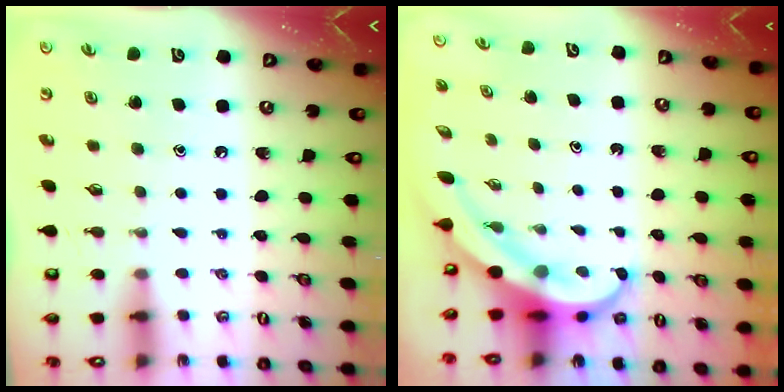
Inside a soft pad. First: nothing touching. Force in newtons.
{"total": 8.1, "press": 7.9, "slide": 1.8}